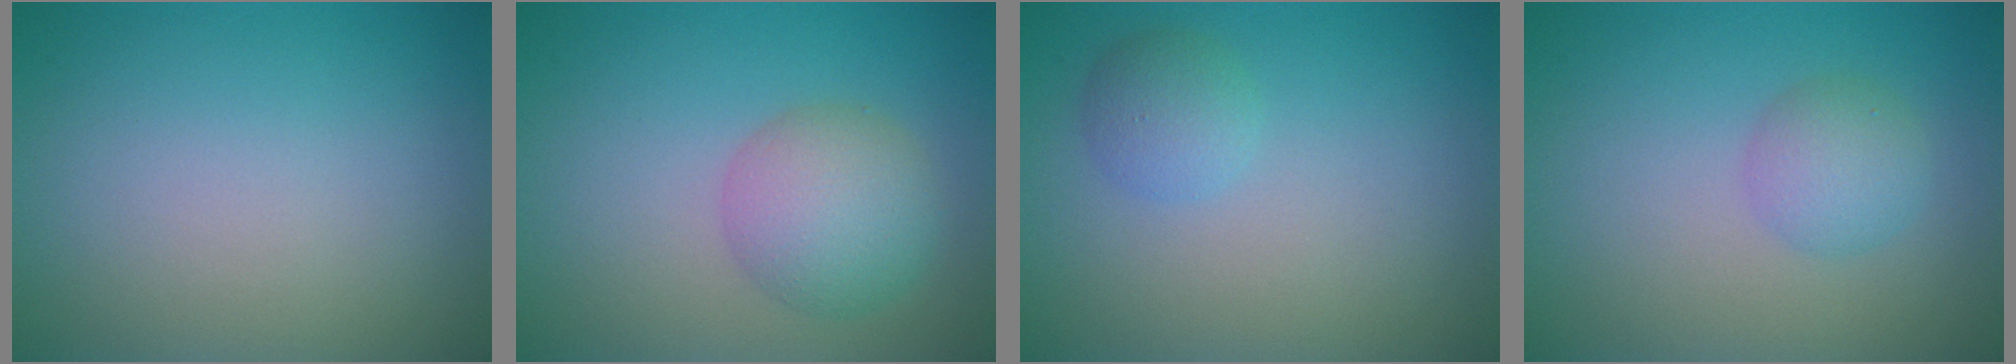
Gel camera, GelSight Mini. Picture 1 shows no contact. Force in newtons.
{"total": 4.3, "press": 4.3, "slide": 0.2}
{"total": 1.9, "press": 1.9, "slide": 0.1}
{"total": 2.4, "press": 2.4, "slide": 0.1}